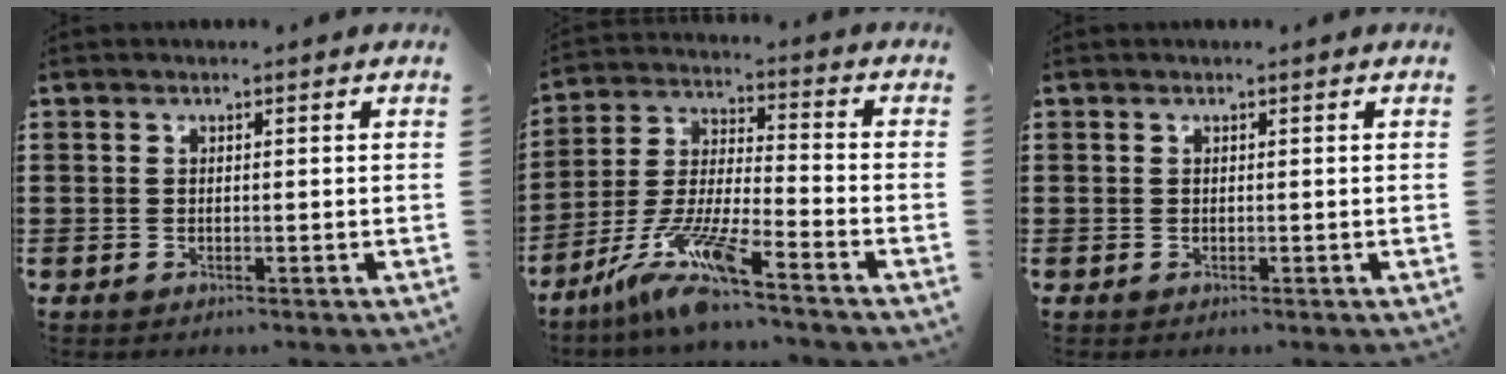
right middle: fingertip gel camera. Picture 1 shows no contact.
{"total": 11.0, "force": [-8.5, 0.3, 7.0], "torque": [-0.157, -0.010, -0.173]}
{"total": 0.0}